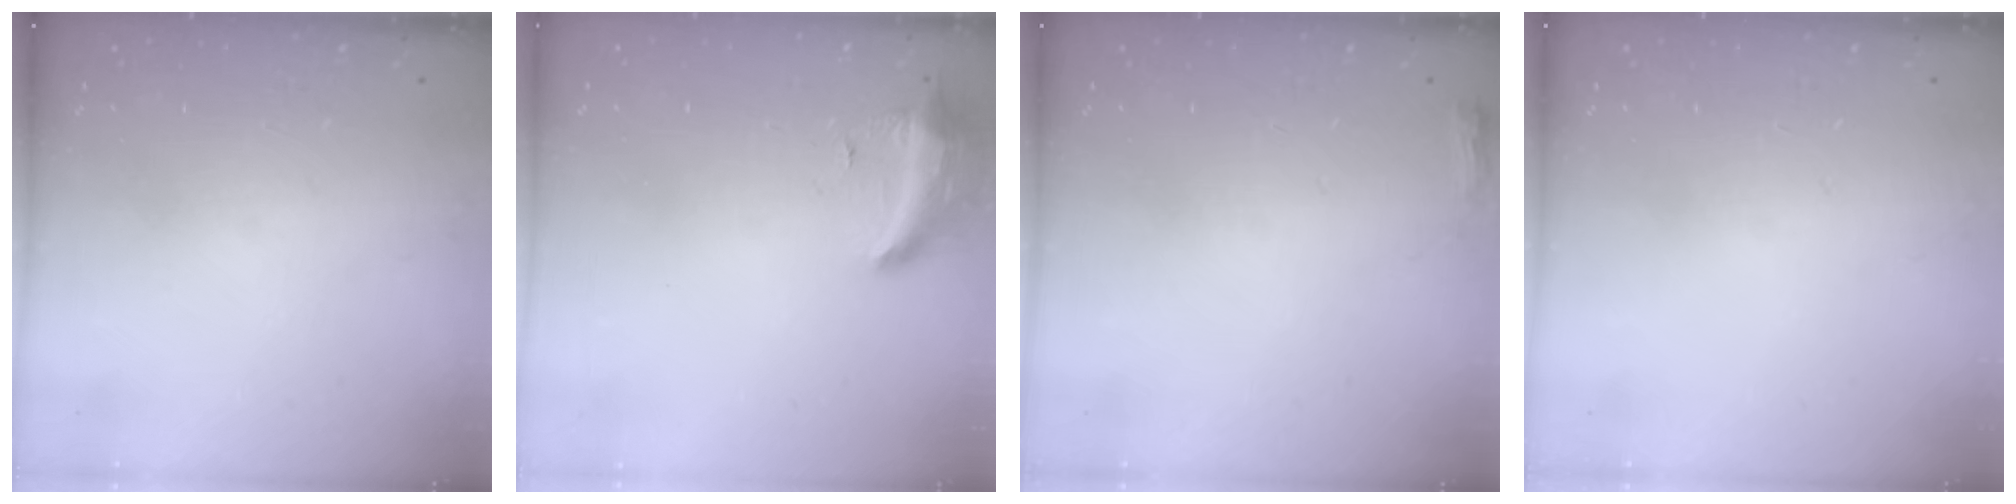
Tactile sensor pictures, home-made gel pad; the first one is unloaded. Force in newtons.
{"total": 8.5, "press": 8.4, "slide": 1.4}
{"total": 3.5, "press": 3.4, "slide": 0.8}
{"total": 0.0}